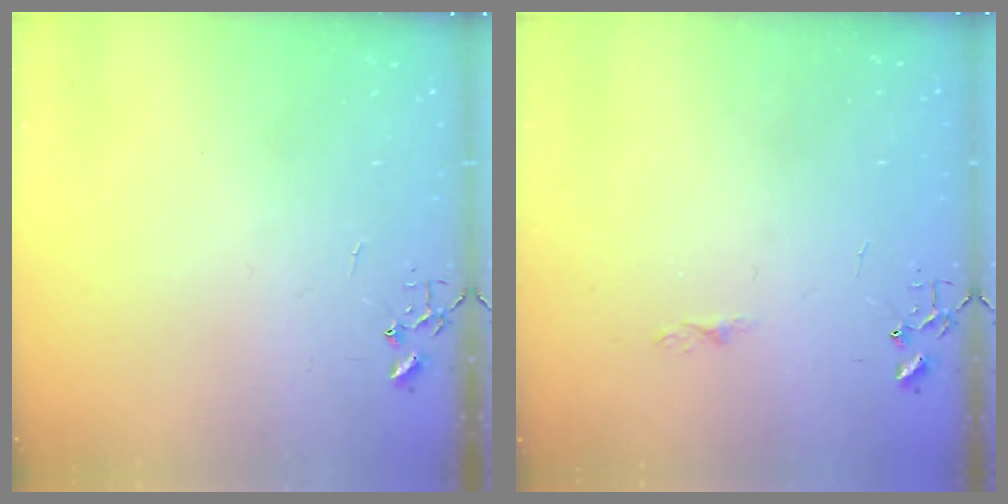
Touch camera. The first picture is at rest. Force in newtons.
{"total": 3.6, "press": 3.5, "slide": 0.5}